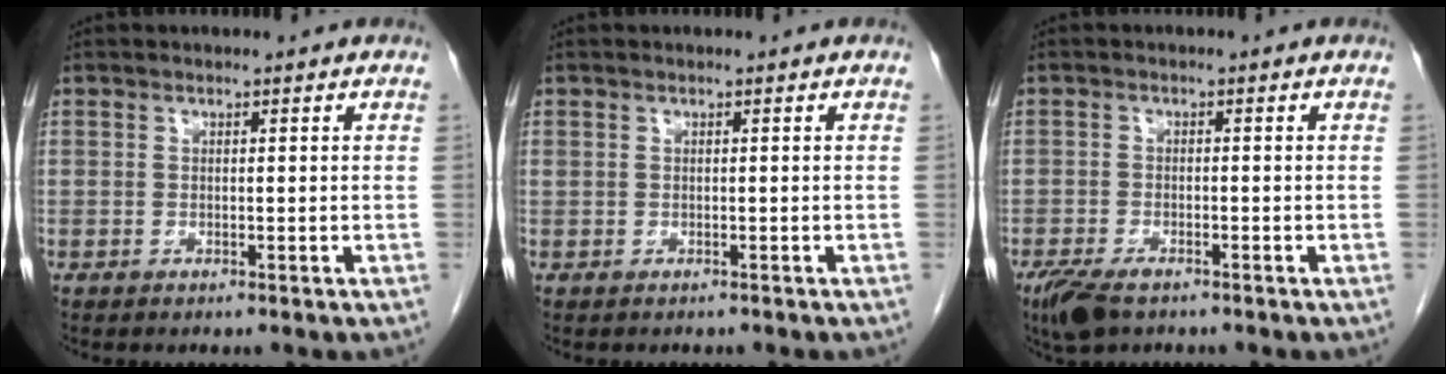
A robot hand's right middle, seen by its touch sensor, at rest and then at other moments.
{"total": 0.0}
{"total": 5.3, "force": [-3.8, 2.1, 3.0], "torque": [-0.057, -0.009, -0.064]}